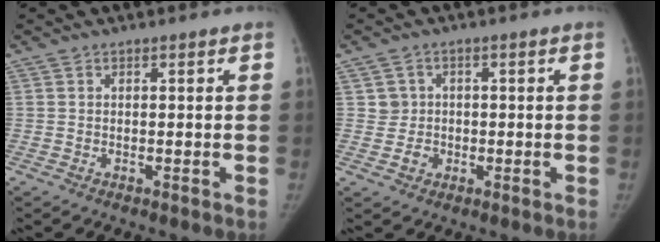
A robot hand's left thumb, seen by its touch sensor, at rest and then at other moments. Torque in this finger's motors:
{"motor_torque": [-0.35, 0.18, -0.06, 0.17, -0.07]}